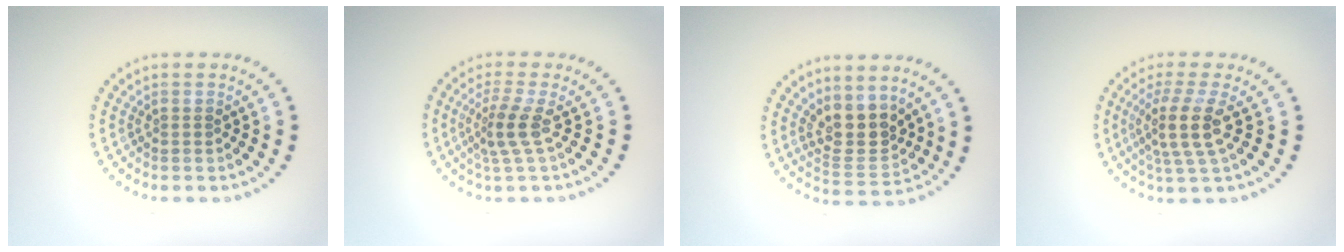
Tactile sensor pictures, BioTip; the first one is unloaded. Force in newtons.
{"total": 2.6, "press": 1.9, "slide": 1.8}
{"total": 3.8, "press": 3.3, "slide": 1.8}
{"total": 3.7, "press": 3.0, "slide": 2.2}